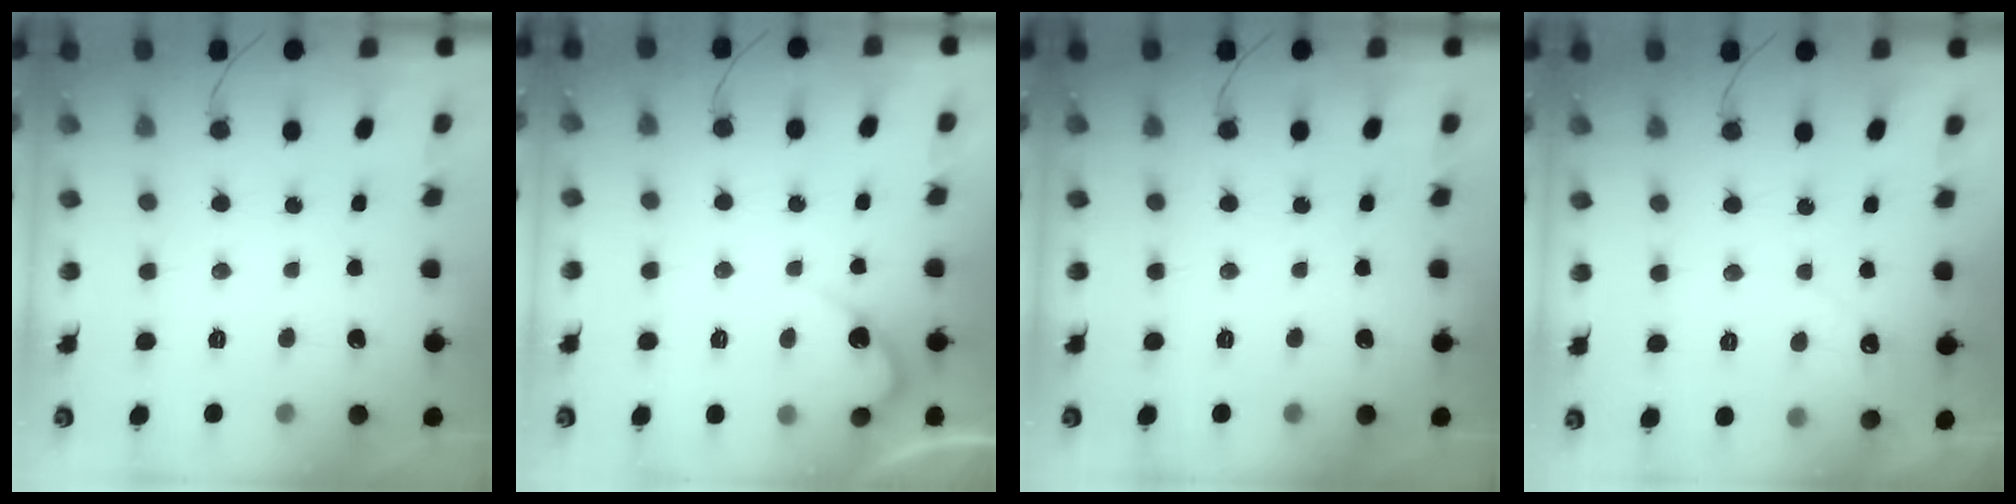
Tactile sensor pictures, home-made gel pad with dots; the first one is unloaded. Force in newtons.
{"total": 5.2, "press": 5.1, "slide": 0.3}
{"total": 0.0}
{"total": 3.3, "press": 3.3, "slide": 0.2}